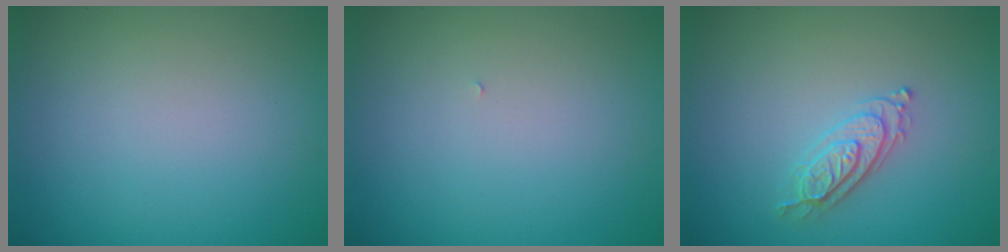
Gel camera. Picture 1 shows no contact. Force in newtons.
{"total": 0.0}
{"total": 2.2, "press": 2.2, "slide": 0.4}